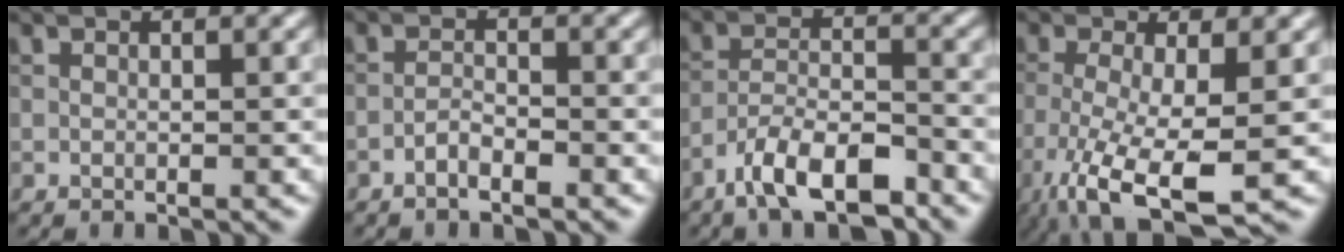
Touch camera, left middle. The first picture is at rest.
{"total": 1.6, "force": [-1.1, 0.4, 1.1], "torque": [-0.022, 0.003, -0.024]}
{"total": 6.9, "force": [-5.0, 1.9, 4.3], "torque": [-0.077, -0.001, -0.094]}
{"total": 8.5, "force": [-3.6, 2.5, 7.3], "torque": [-0.157, -0.024, -0.062]}